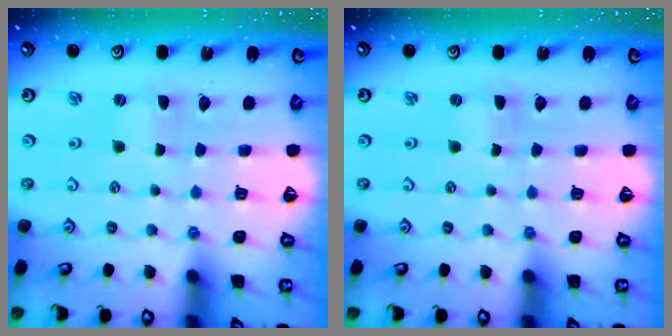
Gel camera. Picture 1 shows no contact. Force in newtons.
{"total": 0.0}